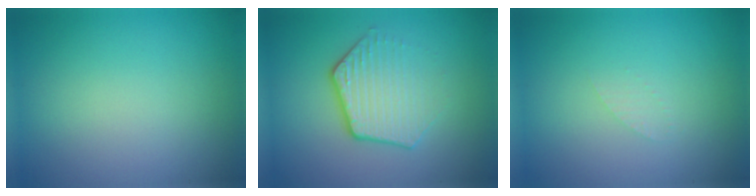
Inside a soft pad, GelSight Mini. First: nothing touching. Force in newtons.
{"total": 4.1, "press": 3.1, "slide": 2.6}
{"total": 0.7, "press": 0.7, "slide": 0.1}